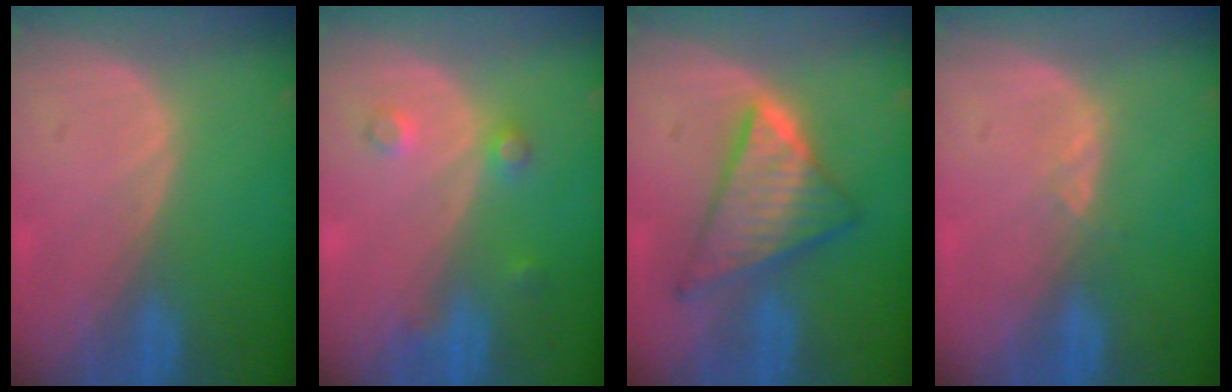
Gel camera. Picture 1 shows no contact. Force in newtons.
{"total": 2.6, "press": 2.6, "slide": 0.3}
{"total": 8.8, "press": 8.7, "slide": 0.6}
{"total": 1.6, "press": 1.5, "slide": 0.7}